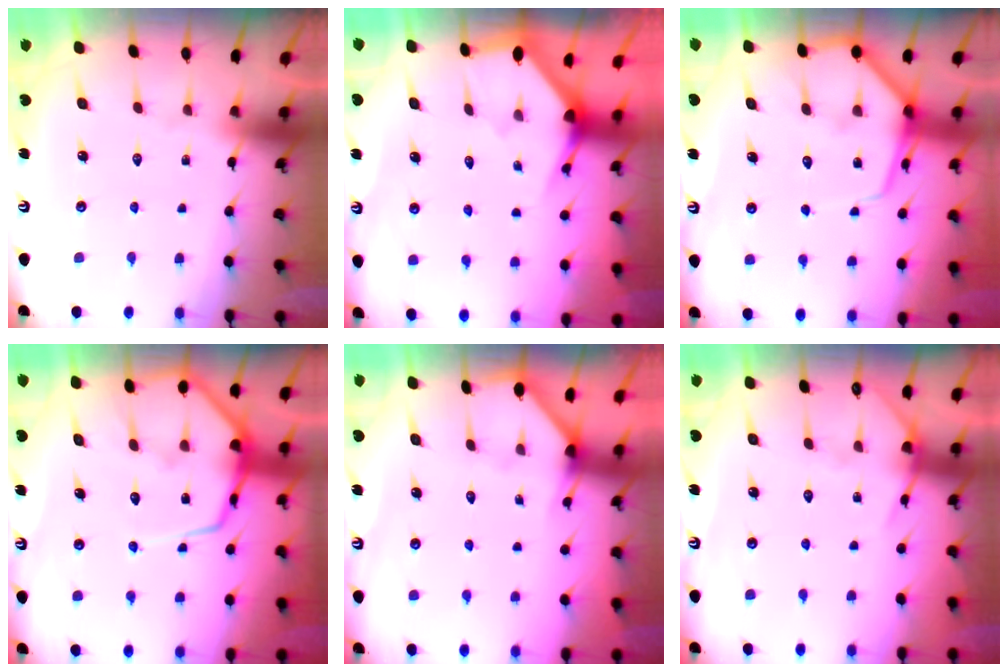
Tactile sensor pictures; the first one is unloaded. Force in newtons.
{"total": 2.6, "press": 2.6, "slide": 0.2}
{"total": 7.6, "press": 7.5, "slide": 0.9}
{"total": 11.6, "press": 11.5, "slide": 1.3}
{"total": 1.8, "press": 1.8, "slide": 0.1}
{"total": 5.8, "press": 5.8, "slide": 0.7}